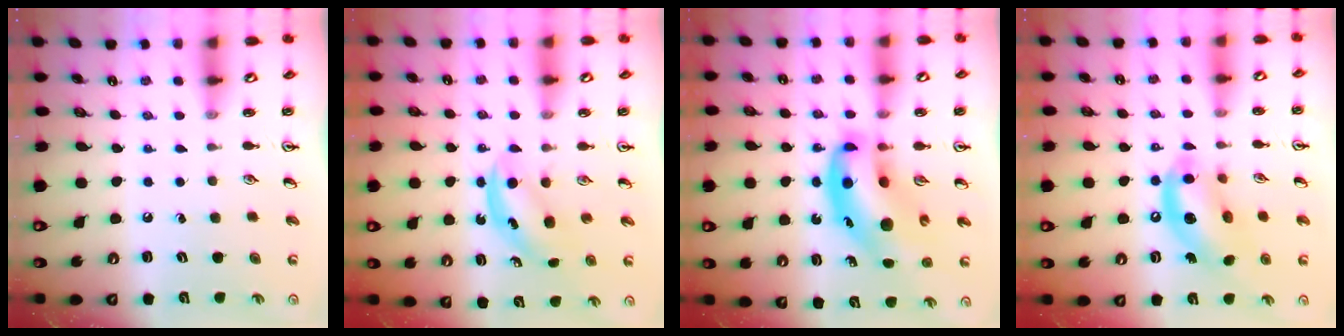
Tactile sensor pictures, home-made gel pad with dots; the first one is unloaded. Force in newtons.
{"total": 5.2, "press": 5.2, "slide": 0.6}
{"total": 14.3, "press": 13.8, "slide": 3.8}
{"total": 12.2, "press": 11.5, "slide": 4.1}